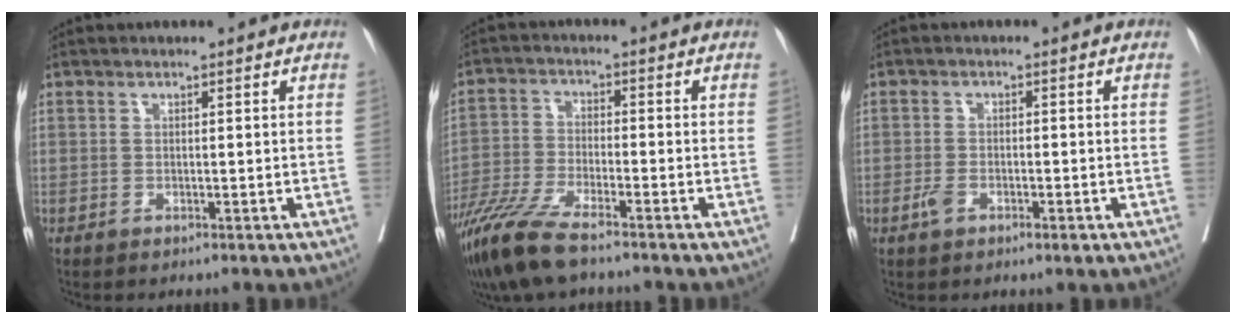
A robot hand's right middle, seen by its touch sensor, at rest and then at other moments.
{"total": 10.0, "force": [-7.6, 1.3, 6.4], "torque": [-0.130, -0.030, -0.145]}
{"total": 3.0, "force": [-1.4, 1.2, 2.3], "torque": [-0.041, 0.001, -0.024]}